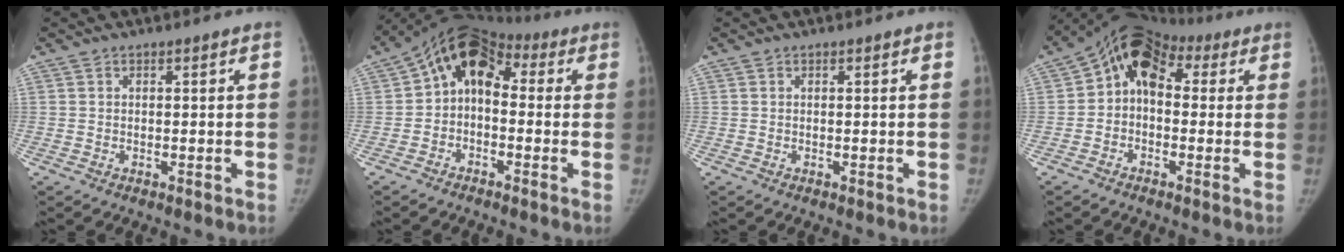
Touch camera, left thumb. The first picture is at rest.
{"total": 10.5, "force": [0.7, 7.4, 7.4], "torque": [-0.098, 0.045, -0.008]}
{"total": 0.0}
{"total": 10.8, "force": [1.8, 7.8, 7.3], "torque": [-0.087, 0.039, 0.011]}